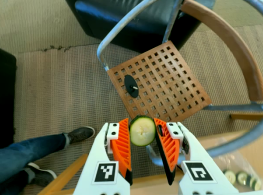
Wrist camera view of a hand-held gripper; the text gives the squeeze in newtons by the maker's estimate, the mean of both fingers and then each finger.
{"total": 7.2, "left": 6.9, "right": 7.4}